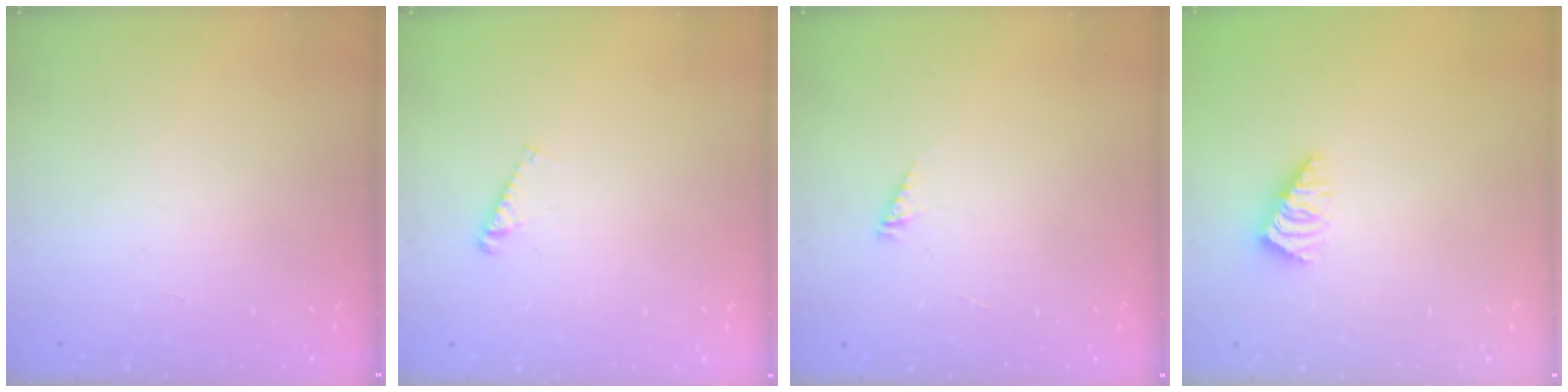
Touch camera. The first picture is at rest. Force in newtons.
{"total": 3.4, "press": 3.4, "slide": 0.2}
{"total": 2.5, "press": 2.5, "slide": 0.2}
{"total": 1.5, "press": 1.5, "slide": 0.3}